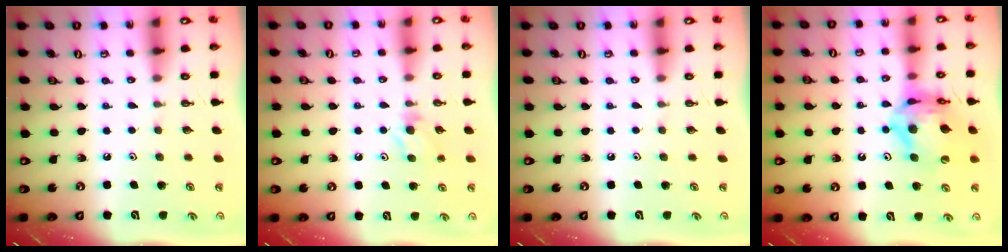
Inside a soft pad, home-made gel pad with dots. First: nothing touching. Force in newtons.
{"total": 4.3, "press": 4.2, "slide": 0.9}
{"total": 0.0}
{"total": 13.2, "press": 13.2, "slide": 1.2}